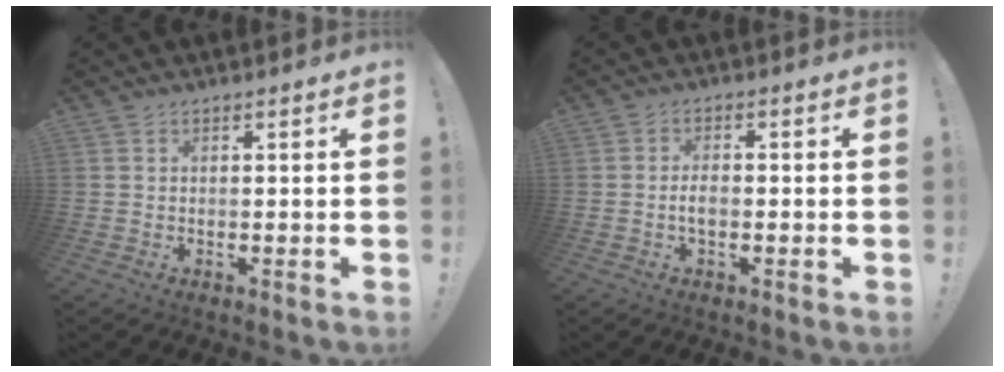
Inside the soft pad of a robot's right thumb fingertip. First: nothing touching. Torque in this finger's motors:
{"motor_torque": [0.49, 0.59, 0.16, -0.45, 0.21]}